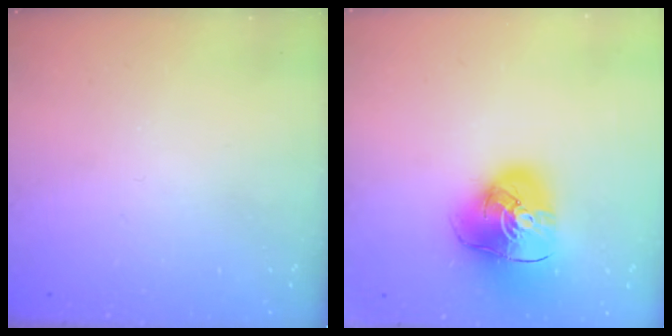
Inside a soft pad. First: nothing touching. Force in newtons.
{"total": 14.6, "press": 14.4, "slide": 2.1}